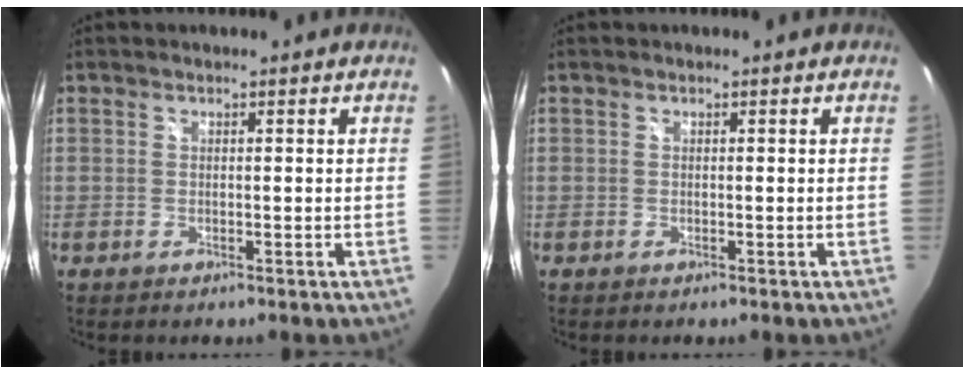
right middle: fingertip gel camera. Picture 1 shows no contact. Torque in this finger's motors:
{"motor_torque": [0.42, -0.50, 0.02, 0.01]}